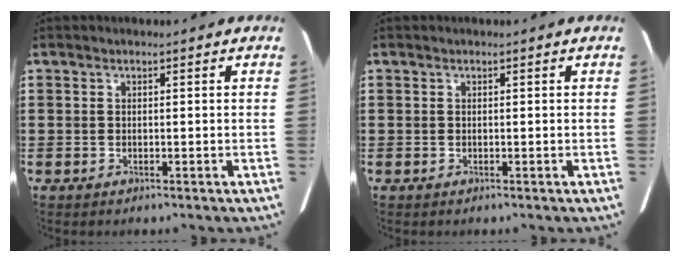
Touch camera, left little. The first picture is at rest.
{"total": 0.0}